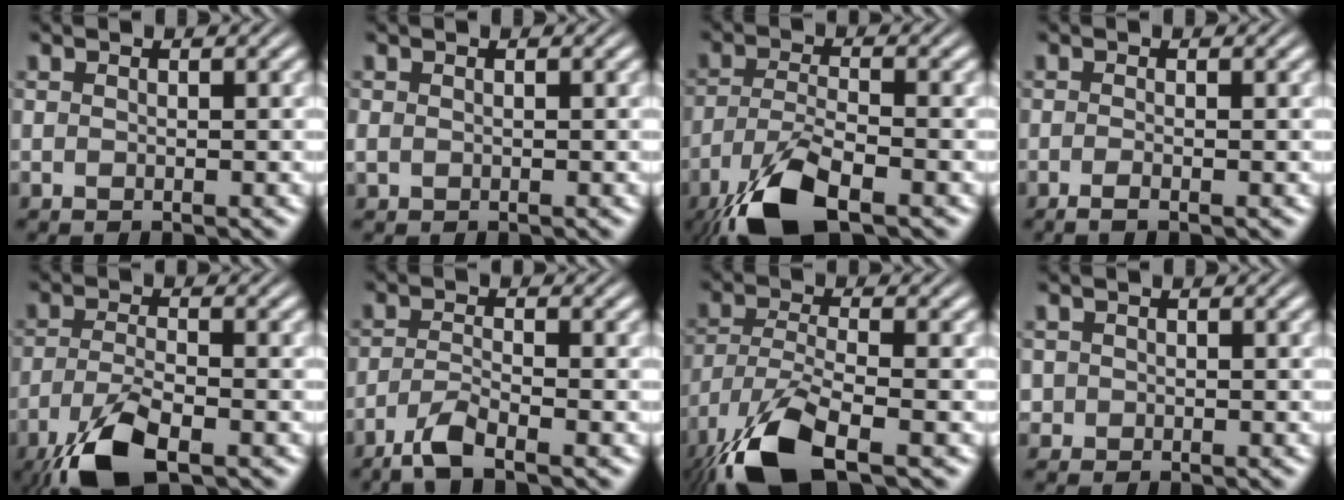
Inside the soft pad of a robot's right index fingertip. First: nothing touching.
{"total": 0.9, "force": [-0.2, 0.8, 0.3], "torque": [-0.012, -0.005, -0.001]}
{"total": 6.6, "force": [-4.0, 2.2, 4.7], "torque": [-0.096, -0.018, -0.058]}
{"total": 1.2, "force": [-1.0, 0.0, 0.7], "torque": [-0.016, 0.000, -0.020]}
{"total": 5.9, "force": [-3.8, 1.8, 4.1], "torque": [-0.082, -0.014, -0.057]}
{"total": 3.2, "force": [-2.6, 0.4, 1.8], "torque": [-0.033, -0.003, -0.048]}
{"total": 7.3, "force": [-4.2, 2.8, 5.3], "torque": [-0.124, -0.032, -0.054]}
{"total": 2.0, "force": [-0.4, 1.9, 0.4], "torque": [-0.018, -0.011, -0.004]}